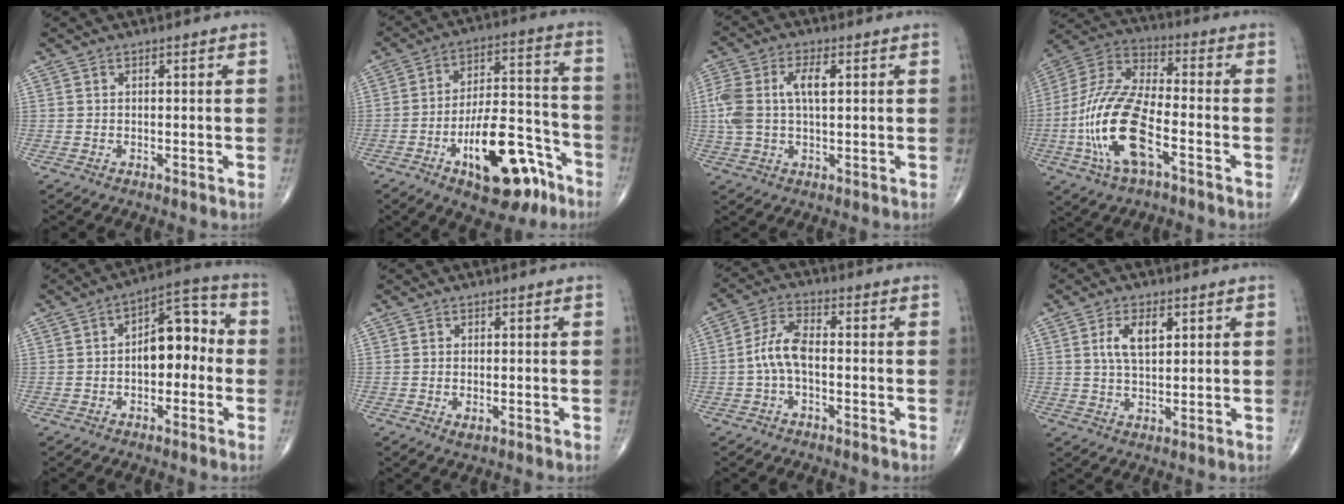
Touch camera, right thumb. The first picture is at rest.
{"total": 18.4, "force": [-9.3, 7.9, 13.7], "torque": [-0.187, 0.073, -0.137]}
{"total": 9.8, "force": [1.6, 4.9, 8.3], "torque": [-0.198, 0.021, 0.033]}
{"total": 18.0, "force": [-5.7, 7.4, 15.4], "torque": [-0.332, 0.029, -0.108]}
{"total": 10.1, "force": [-0.7, 5.8, 8.3], "torque": [-0.088, 0.038, -0.024]}
{"total": 1.3, "force": [-0.4, 0.6, 1.1], "torque": [-0.018, -0.003, -0.005]}
{"total": 6.1, "force": [-1.1, 2.6, 5.4], "torque": [-0.114, 0.021, -0.029]}
{"total": 6.0, "force": [2.0, 3.0, 4.8], "torque": [-0.088, -0.006, 0.039]}